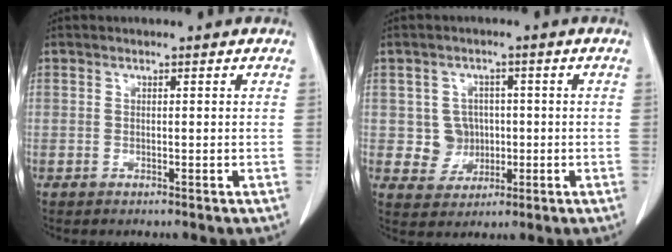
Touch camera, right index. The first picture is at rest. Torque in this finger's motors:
{"motor_torque": [-0.06, 0.02, 0.00, 0.00]}